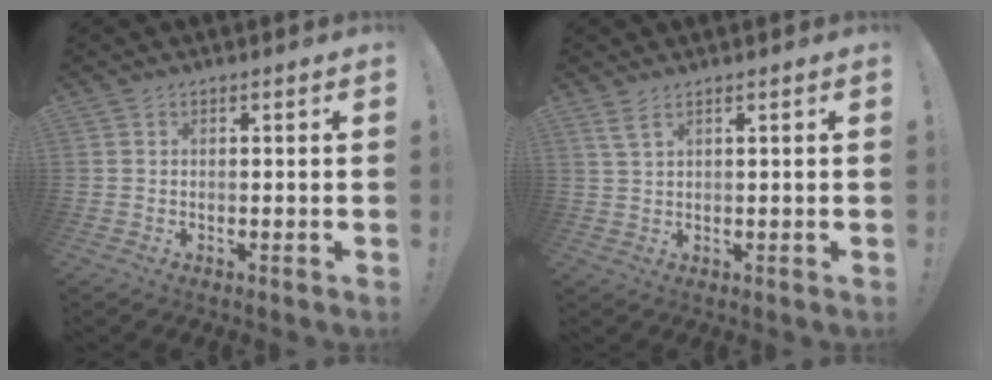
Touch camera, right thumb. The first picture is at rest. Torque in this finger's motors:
{"motor_torque": [-0.23, -0.21, 0.07, -0.11, 0.00]}